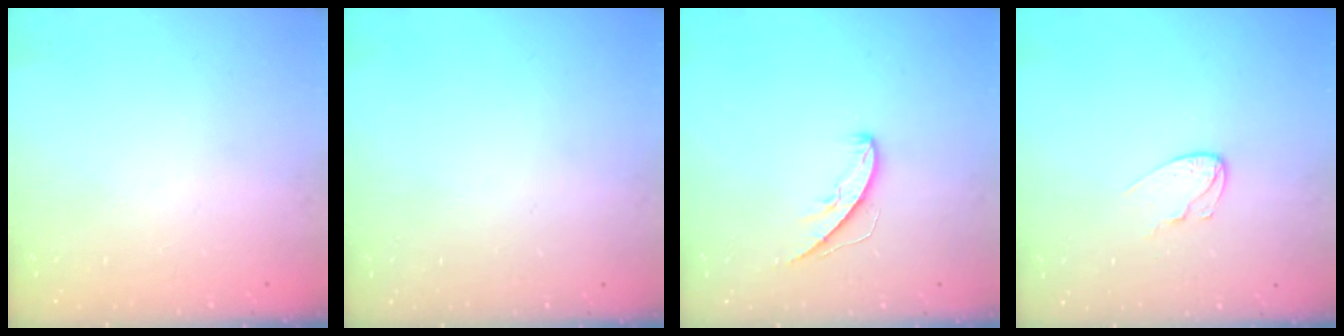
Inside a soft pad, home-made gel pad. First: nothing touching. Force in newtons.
{"total": 0.0}
{"total": 5.0, "press": 5.0, "slide": 0.4}
{"total": 6.3, "press": 6.2, "slide": 0.6}